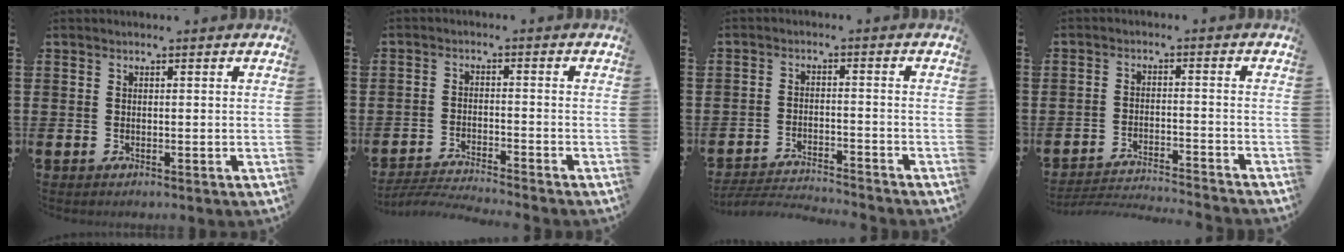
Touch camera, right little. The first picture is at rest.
{"total": 2.9, "force": [-2.9, -0.2, 0.3], "torque": [-0.005, 0.001, -0.060]}
{"total": 3.1, "force": [-3.1, -0.1, 0.1], "torque": [-0.006, 0.000, -0.067]}
{"total": 3.2, "force": [-3.2, -0.2, 0.3], "torque": [-0.008, 0.000, -0.068]}